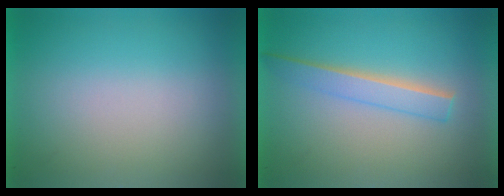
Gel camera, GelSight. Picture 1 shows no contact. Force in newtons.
{"total": 2.2}